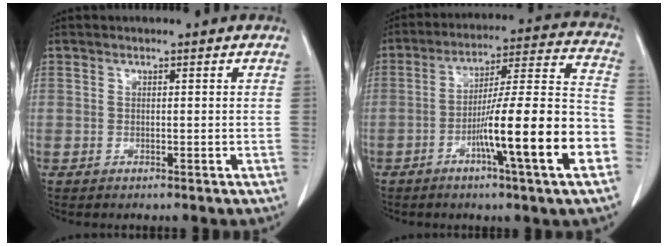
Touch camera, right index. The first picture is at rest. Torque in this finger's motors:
{"motor_torque": [1.65, -0.49, 0.69, 0.18]}